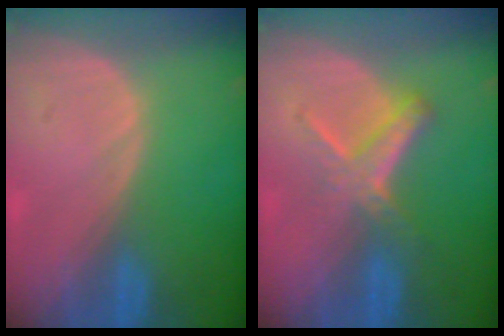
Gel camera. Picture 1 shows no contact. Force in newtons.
{"total": 5.9, "press": 5.1, "slide": 3.0}